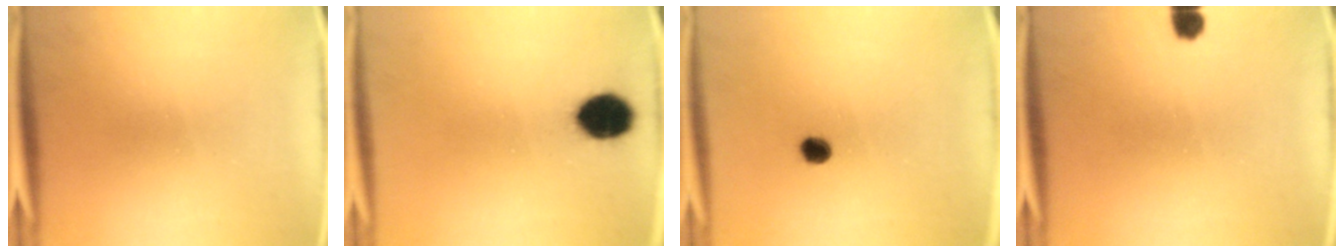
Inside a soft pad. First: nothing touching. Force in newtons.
{"total": 8.8}
{"total": 2.7}
{"total": 2.4}